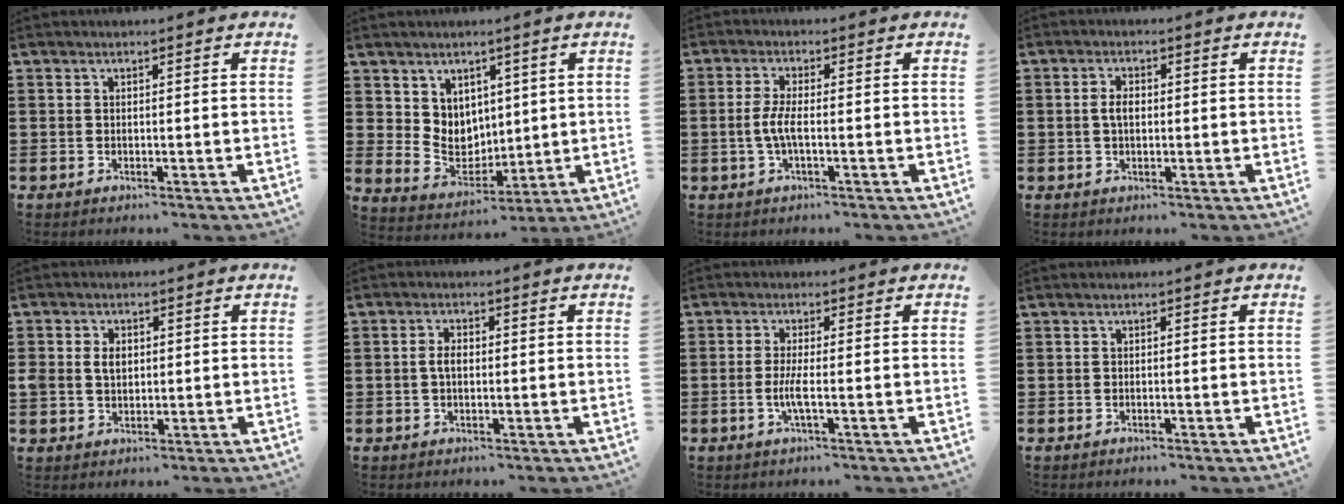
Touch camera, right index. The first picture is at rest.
{"total": 6.0, "force": [3.5, 4.9, 0.7], "torque": [-0.035, -0.014, 0.068]}
{"total": 3.8, "force": [-0.8, 0.7, 3.7], "torque": [-0.088, -0.007, -0.023]}
{"total": 2.5, "force": [0.0, 1.3, 2.2], "torque": [-0.044, 0.005, -0.001]}
{"total": 3.0, "force": [0.4, 2.2, 2.0], "torque": [-0.043, 0.010, 0.006]}
{"total": 2.4, "force": [-0.1, 1.2, 2.1], "torque": [-0.041, 0.005, -0.003]}
{"total": 3.3, "force": [-0.8, 0.2, 3.1], "torque": [-0.070, -0.010, -0.020]}
{"total": 0.0}